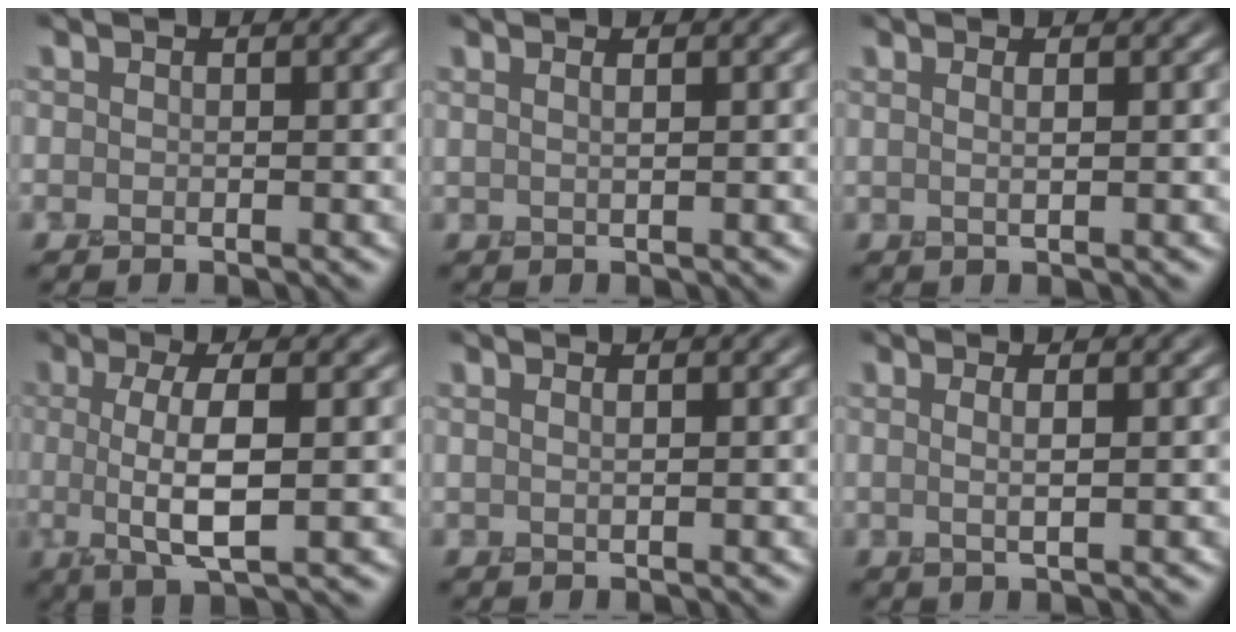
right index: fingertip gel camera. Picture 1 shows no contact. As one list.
[{"total": 1.1, "force": [0.8, 0.4, 0.6], "torque": [0.006, 0.006, 0.000]}, {"total": 1.1, "force": [0.6, 0.3, 0.9], "torque": [-0.004, 0.003, 0.000]}, {"total": 4.9, "force": [0.2, 1.4, 4.7], "torque": [-0.083, 0.005, 0.005]}, {"total": 0.7, "force": [0.7, 0.2, 0.3], "torque": [0.006, 0.003, 0.005]}, {"total": 1.5, "force": [0.5, 0.4, 1.4], "torque": [-0.017, 0.004, 0.005]}]